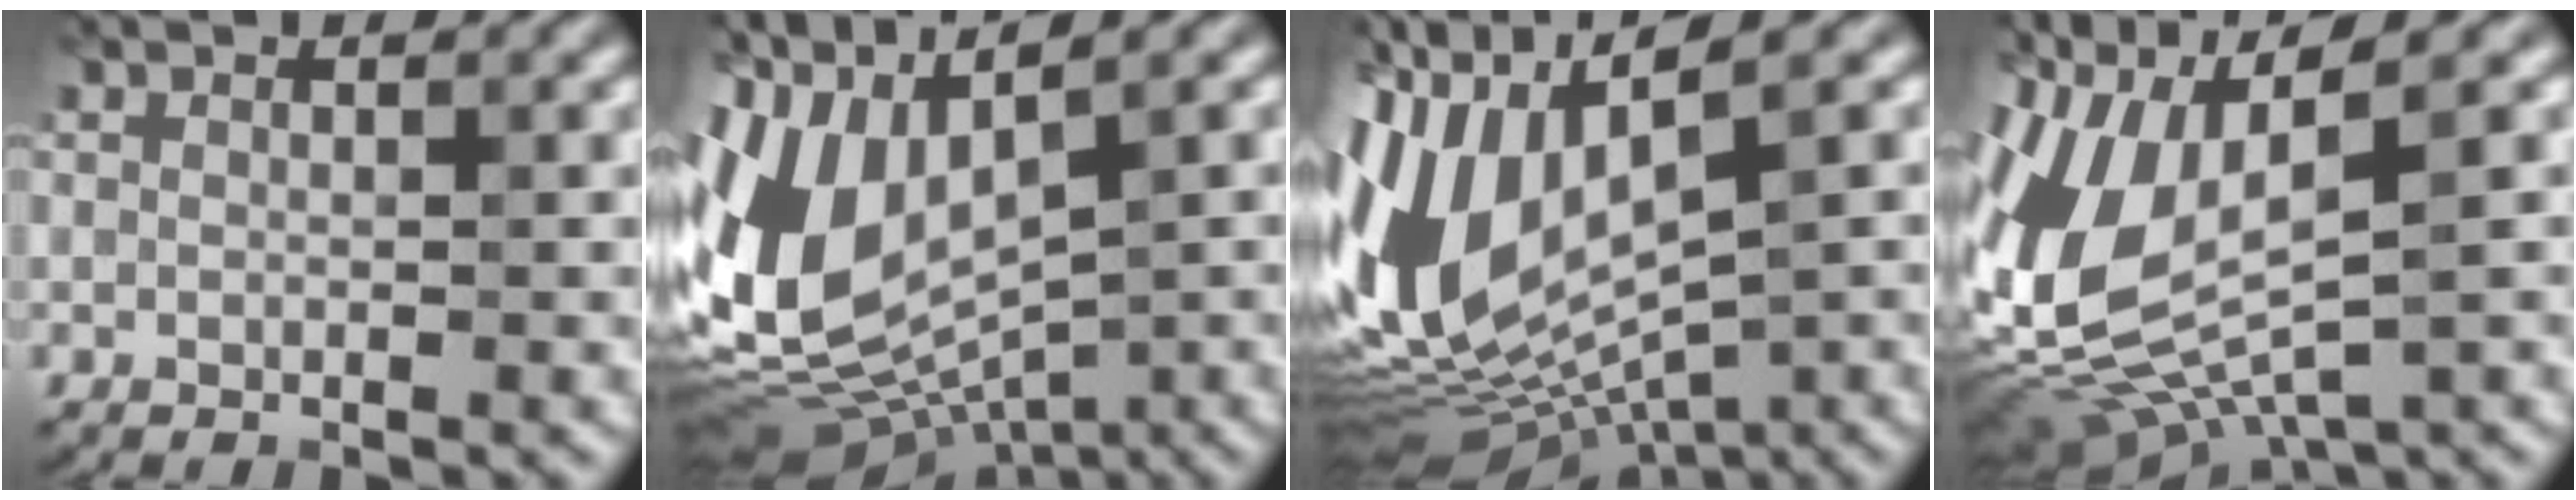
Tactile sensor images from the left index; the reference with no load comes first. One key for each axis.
{"total": 12.8, "fx": 0.3, "fy": 7.1, "fz": 10.6, "tx": -0.247, "ty": -0.001, "tz": 0.016}
{"total": 12.9, "fx": 1.3, "fy": 6.3, "fz": 11.1, "tx": -0.257, "ty": -0.003, "tz": 0.044}
{"total": 12.7, "fx": 0.8, "fy": 6.2, "fz": 11.1, "tx": -0.259, "ty": -0.005, "tz": 0.021}